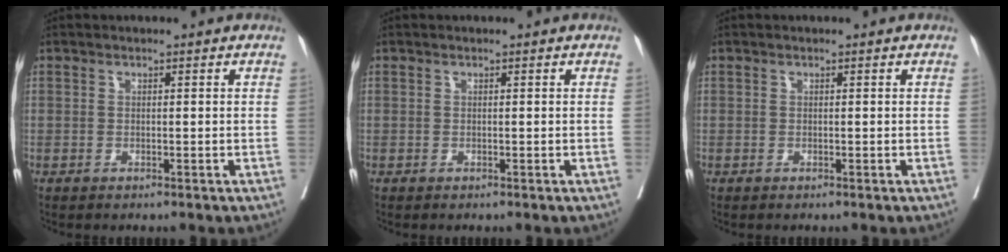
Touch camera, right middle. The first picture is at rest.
{"total": 0.0}
{"total": 0.0}